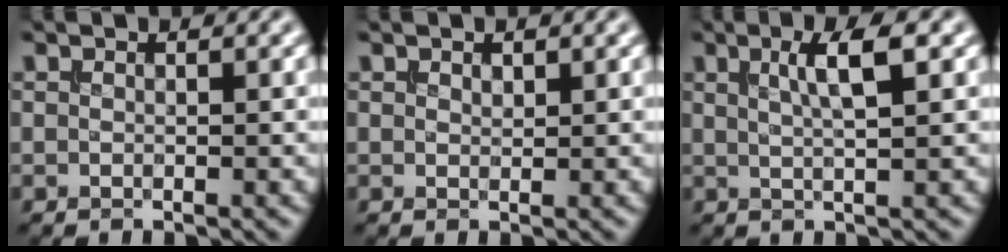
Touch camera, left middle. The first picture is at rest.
{"total": 0.6, "force": [0.5, 0.3, 0.3], "torque": [-0.009, -0.002, 0.009]}
{"total": 3.7, "force": [1.2, 0.9, 3.4], "torque": [-0.051, 0.004, 0.017]}